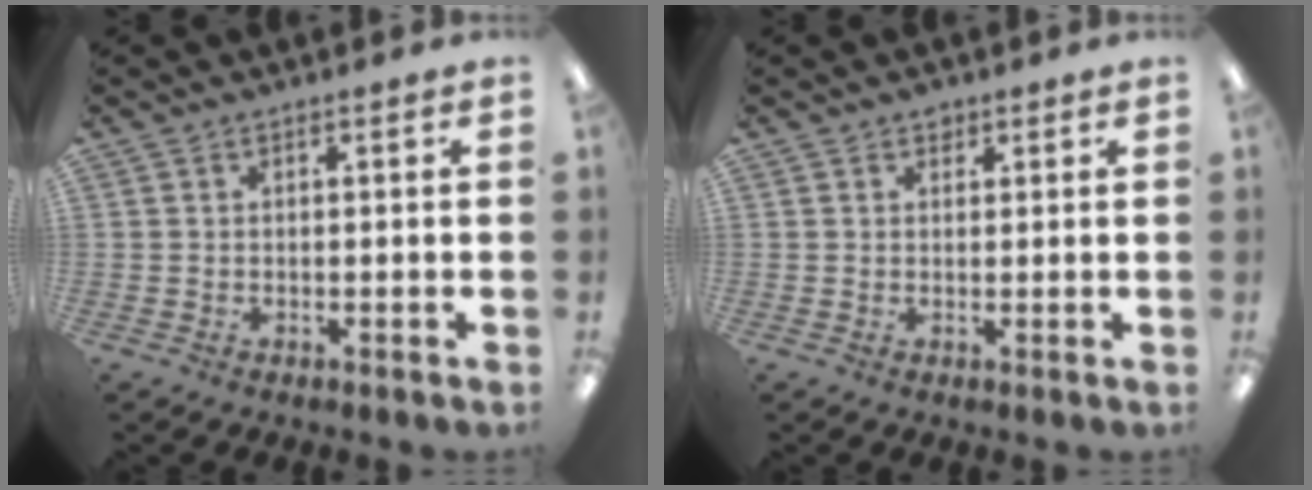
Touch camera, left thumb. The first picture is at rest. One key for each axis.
{"total": 1.4, "fx": 1.0, "fy": 0.8, "fz": 0.3, "tx": 0.001, "ty": -0.003, "tz": 0.018}